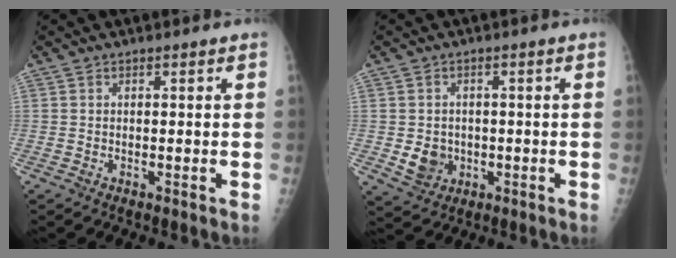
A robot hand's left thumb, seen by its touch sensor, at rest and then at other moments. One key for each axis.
{"total": 5.3, "fx": -1.0, "fy": 4.7, "fz": 2.4, "tx": -0.020, "ty": 0.005, "tz": -0.006}